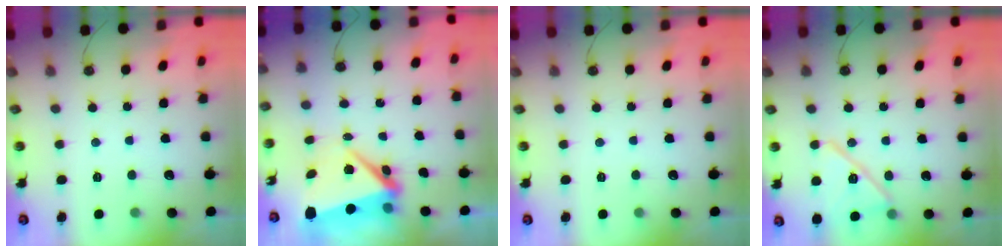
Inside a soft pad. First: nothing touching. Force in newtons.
{"total": 8.1, "press": 8.1, "slide": 0.4}
{"total": 0.0}
{"total": 13.5, "press": 13.5, "slide": 0.7}